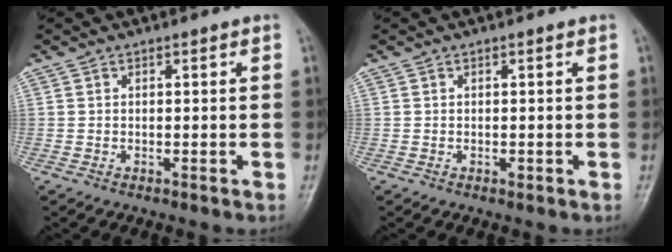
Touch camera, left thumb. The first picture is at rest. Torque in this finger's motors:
{"motor_torque": [-0.04, -0.01, 0.06, -0.01, 0.00]}